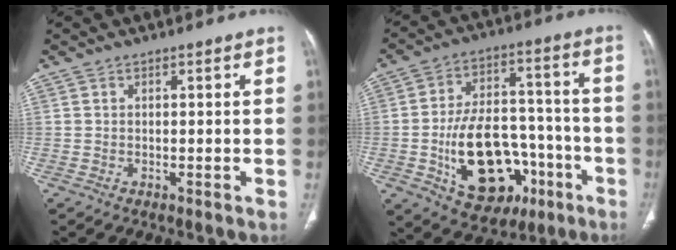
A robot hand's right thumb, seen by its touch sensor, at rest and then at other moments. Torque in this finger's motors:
{"motor_torque": [4.08, 0.93, 1.94, -0.83, 0.48]}